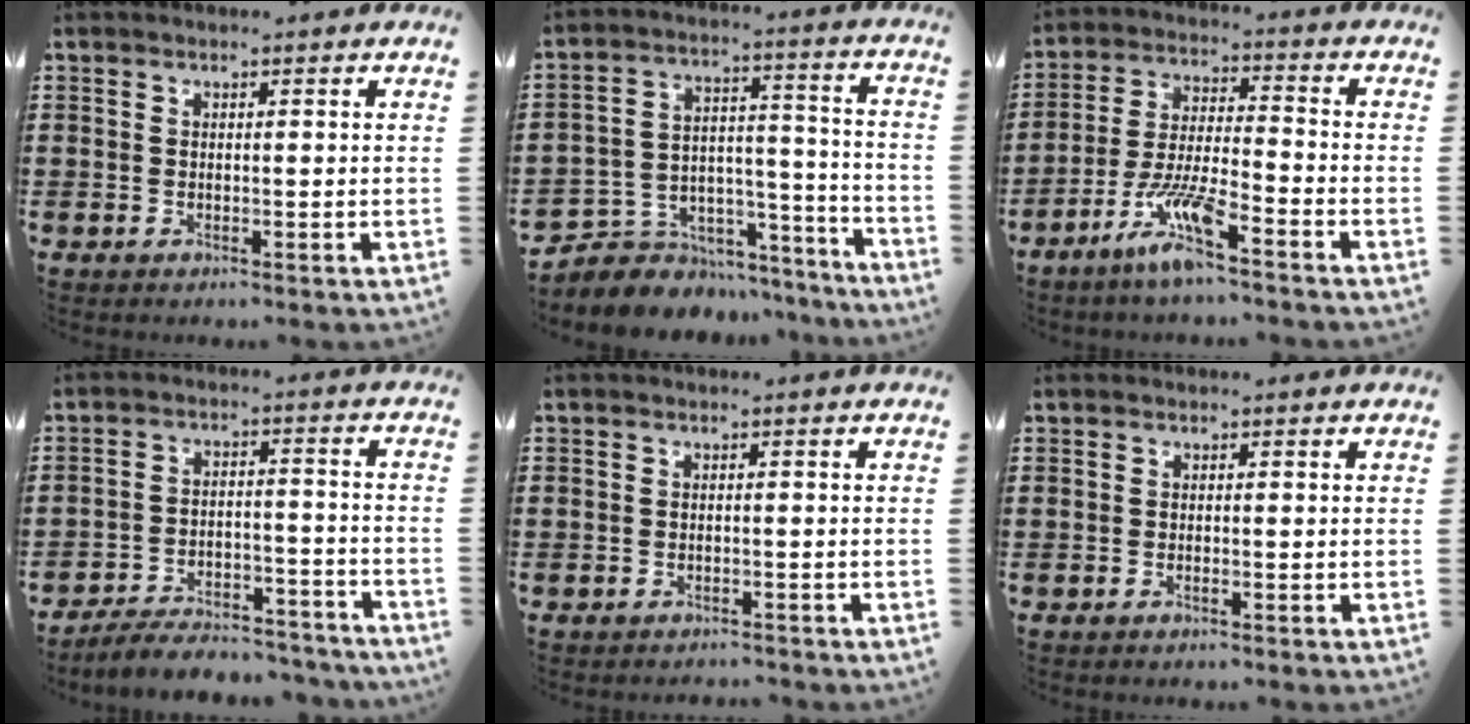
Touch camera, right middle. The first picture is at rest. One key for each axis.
{"total": 5.0, "fx": -3.9, "fy": 3.1, "fz": -0.1, "tx": -0.010, "ty": 0.009, "tz": -0.076}
{"total": 8.7, "fx": -5.9, "fy": 1.1, "fz": 6.3, "tx": -0.135, "ty": -0.008, "tz": -0.112}
{"total": 6.0, "fx": -5.8, "fy": 0.7, "fz": 1.4, "tx": -0.027, "ty": 0.008, "tz": -0.112}
{"total": 1.3, "fx": -1.2, "fy": 0.1, "fz": -0.2, "tx": -0.001, "ty": 0.002, "tz": -0.028}
{"total": 0.5, "fx": -0.3, "fy": 0.0, "fz": 0.4, "tx": -0.009, "ty": -0.003, "tz": -0.004}